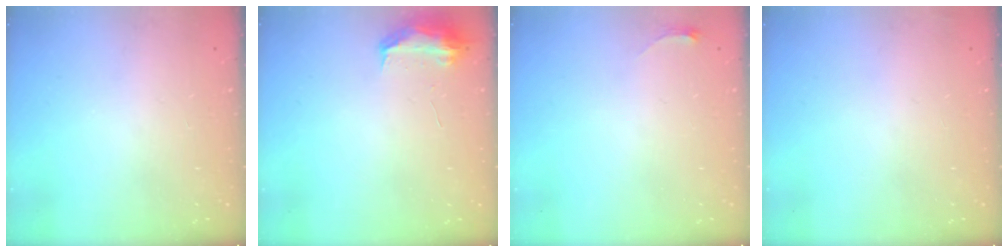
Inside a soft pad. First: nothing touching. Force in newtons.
{"total": 7.9, "press": 7.9, "slide": 0.2}
{"total": 2.8, "press": 2.8, "slide": 0.4}
{"total": 2.2, "press": 2.1, "slide": 0.8}